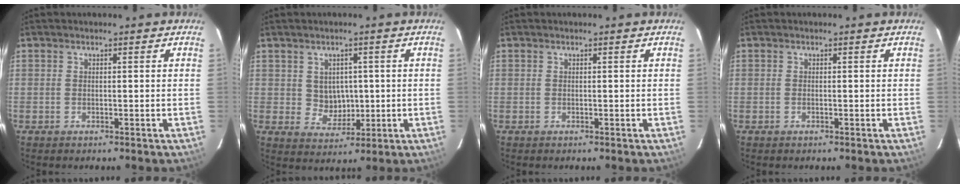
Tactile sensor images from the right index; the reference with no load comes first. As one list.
[{"total": 4.8, "force": [0.6, 4.5, 1.7], "torque": [-0.030, 0.005, 0.023]}, {"total": 0.0}, {"total": 0.0}]